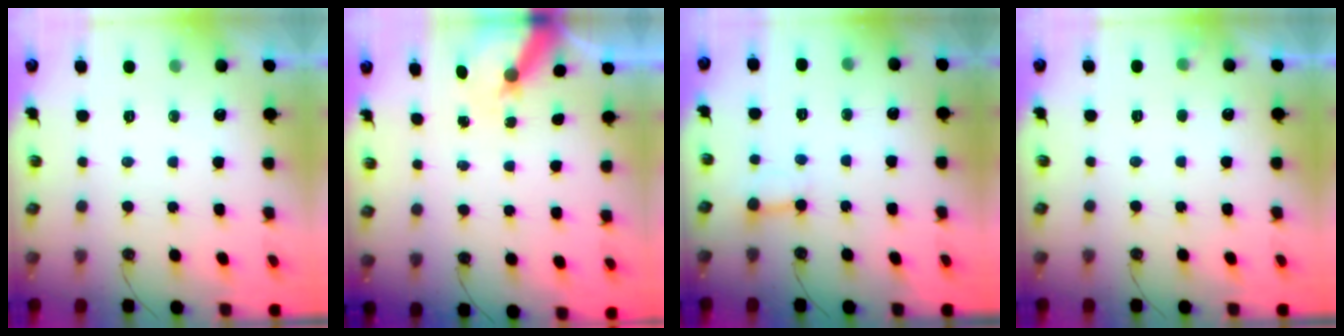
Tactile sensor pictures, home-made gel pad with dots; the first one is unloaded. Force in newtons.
{"total": 6.5, "press": 6.4, "slide": 0.7}
{"total": 2.8, "press": 2.8, "slide": 0.4}
{"total": 2.6, "press": 2.6, "slide": 0.4}